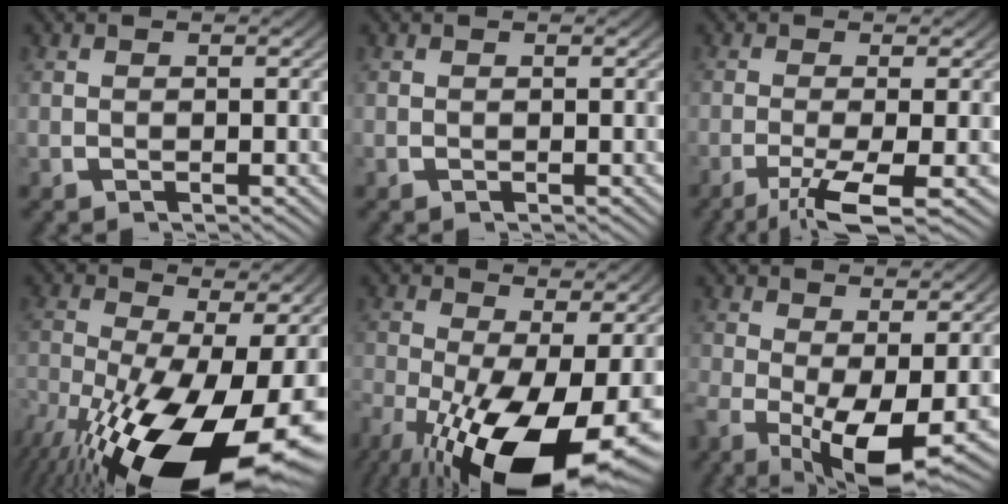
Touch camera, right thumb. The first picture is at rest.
{"total": 0.0}
{"total": 5.3, "force": [-2.5, 1.9, 4.3], "torque": [-0.088, -0.019, -0.033]}
{"total": 17.3, "force": [-5.2, 9.3, 13.6], "torque": [-0.233, -0.066, -0.045]}
{"total": 14.7, "force": [-4.5, 7.9, 11.5], "torque": [-0.202, -0.065, -0.038]}
{"total": 7.8, "force": [-1.7, 3.9, 6.5], "torque": [-0.110, -0.039, -0.012]}